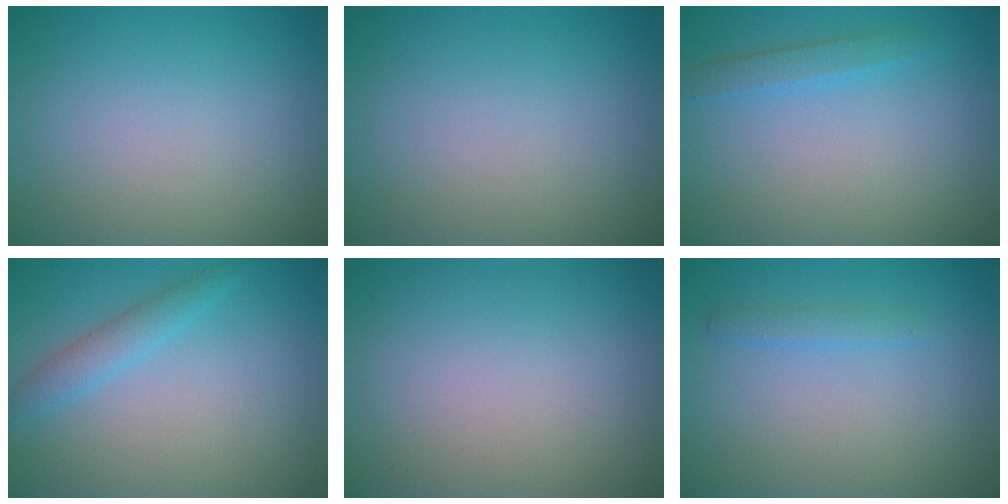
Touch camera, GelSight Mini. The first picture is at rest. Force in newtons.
{"total": 0.0}
{"total": 1.5, "press": 1.5, "slide": 0.0}
{"total": 2.0, "press": 2.0, "slide": 0.2}
{"total": 0.0}
{"total": 1.1, "press": 1.1, "slide": 0.0}